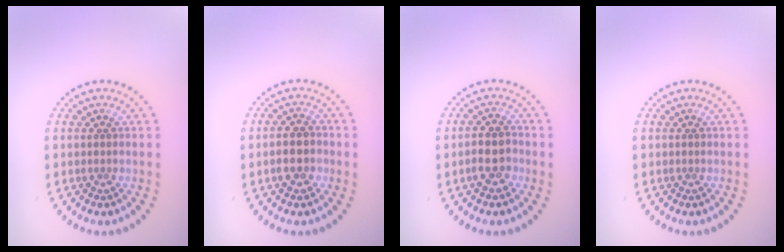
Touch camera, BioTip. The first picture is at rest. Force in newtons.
{"total": 2.8, "press": 2.7, "slide": 0.7}
{"total": 2.8, "press": 2.6, "slide": 1.0}
{"total": 0.0}